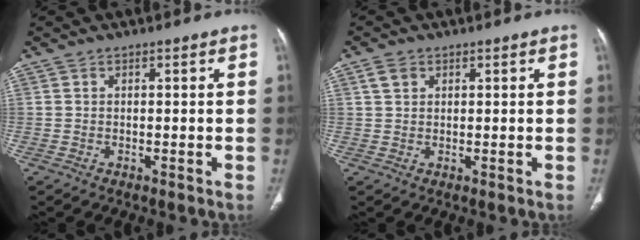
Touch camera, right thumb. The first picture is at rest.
{"total": 2.7, "force": [1.3, 1.9, 1.4], "torque": [-0.023, 0.000, 0.028]}